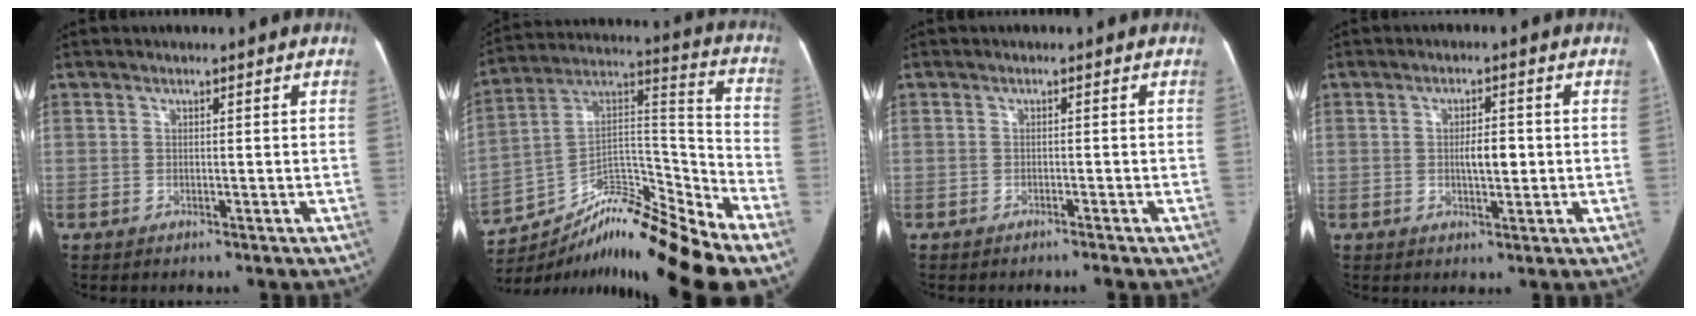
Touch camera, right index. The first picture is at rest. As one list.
[{"total": 16.7, "force": [-13.1, 1.2, 10.3], "torque": [-0.160, 0.055, -0.214]}, {"total": 1.0, "force": [-0.9, -0.1, 0.4], "torque": [-0.009, 0.002, -0.016]}, {"total": 4.1, "force": [-0.2, 1.6, 3.8], "torque": [-0.064, 0.006, 0.001]}]